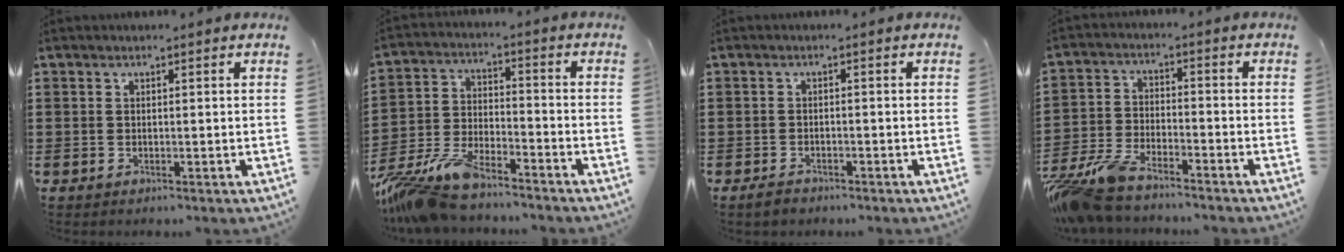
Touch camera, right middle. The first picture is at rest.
{"total": 9.1, "force": [-8.2, 1.6, 3.5], "torque": [-0.090, 0.004, -0.166]}
{"total": 1.3, "force": [-1.1, 0.6, 0.4], "torque": [-0.011, 0.000, -0.023]}
{"total": 7.4, "force": [-6.9, 1.2, 2.6], "torque": [-0.078, 0.000, -0.139]}